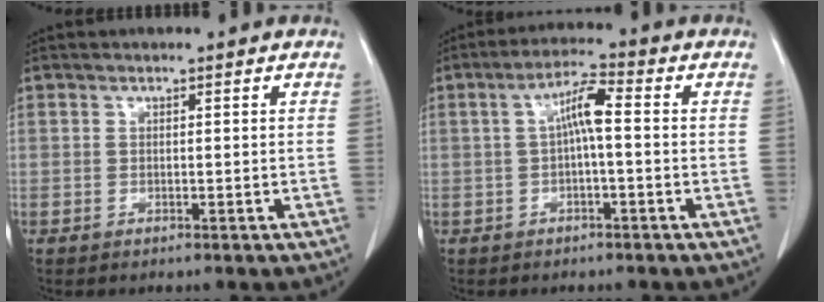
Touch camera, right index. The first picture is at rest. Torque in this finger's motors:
{"motor_torque": [0.76, -0.05, 0.34, 0.10]}